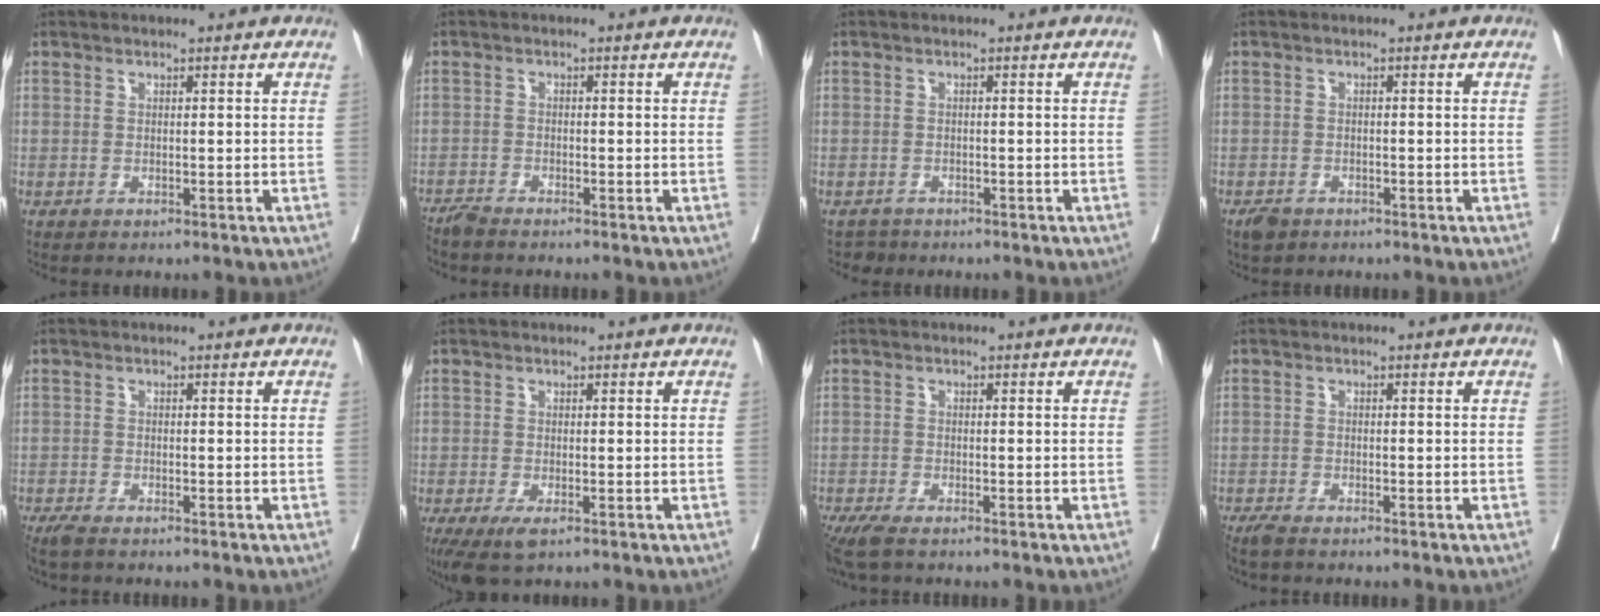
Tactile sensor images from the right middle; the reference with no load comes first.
{"total": 1.8, "force": [-1.8, -0.2, 0.3], "torque": [-0.004, -0.005, -0.038]}
{"total": 0.0}
{"total": 1.9, "force": [-1.4, 1.2, 0.5], "torque": [-0.012, 0.001, -0.020]}
{"total": 2.4, "force": [-2.1, 0.3, 1.1], "torque": [-0.021, -0.007, -0.038]}
{"total": 4.2, "force": [-2.5, 1.2, 3.1], "torque": [-0.058, -0.014, -0.040]}
{"total": 4.4, "force": [-3.6, 0.7, 2.5], "torque": [-0.047, -0.013, -0.064]}
{"total": 2.2, "force": [-2.0, 0.1, 0.9], "torque": [-0.018, -0.006, -0.037]}